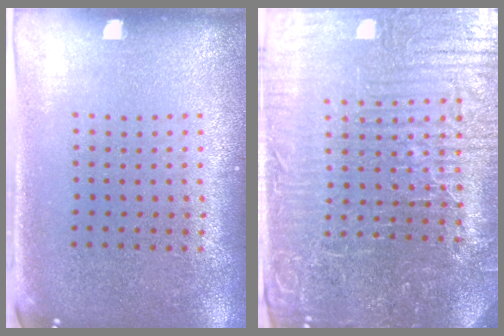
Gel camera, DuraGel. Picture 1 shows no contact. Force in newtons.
{"total": 6.4, "press": 5.8, "slide": 2.7}